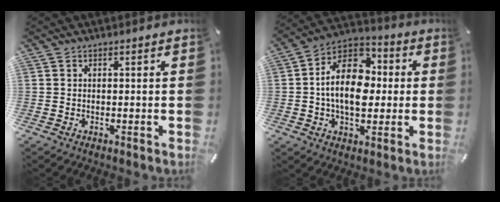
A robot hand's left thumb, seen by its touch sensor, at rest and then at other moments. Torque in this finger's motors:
{"motor_torque": [0.68, 1.17, 0.62, -0.20, 0.60]}